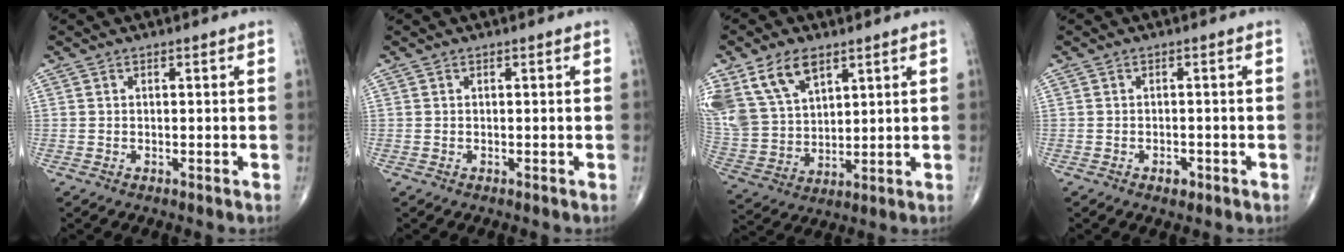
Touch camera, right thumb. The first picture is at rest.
{"total": 0.0}
{"total": 13.8, "force": [7.8, 8.0, 8.0], "torque": [-0.141, -0.021, 0.166]}
{"total": 1.8, "force": [-1.0, 1.2, 1.0], "torque": [-0.012, 0.002, -0.013]}